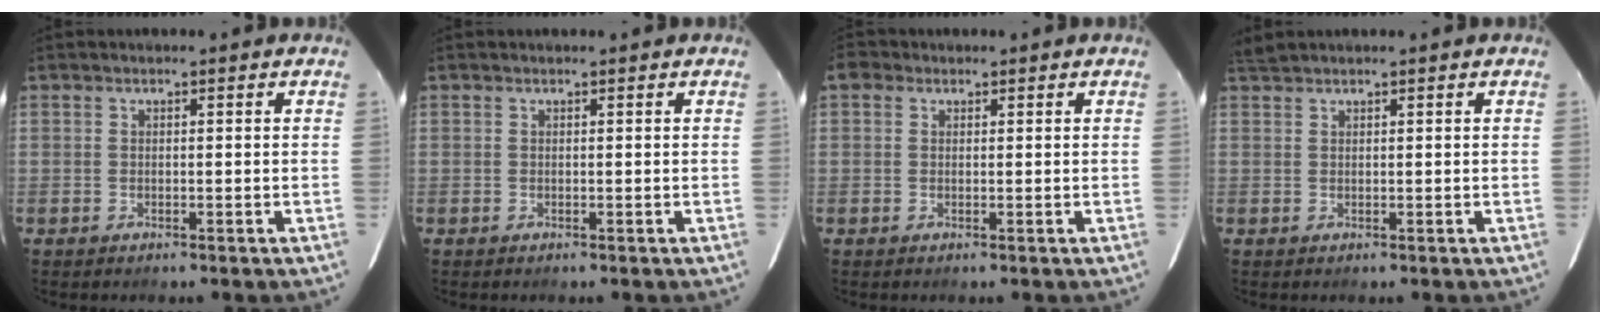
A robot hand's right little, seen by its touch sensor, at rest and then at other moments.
{"total": 0.6, "force": [0.6, 0.0, 0.1], "torque": [-0.003, 0.011, 0.010]}
{"total": 1.5, "force": [0.7, 1.3, 0.4], "torque": [-0.008, 0.011, 0.008]}
{"total": 1.3, "force": [1.3, -0.2, 0.2], "torque": [-0.010, 0.015, 0.033]}